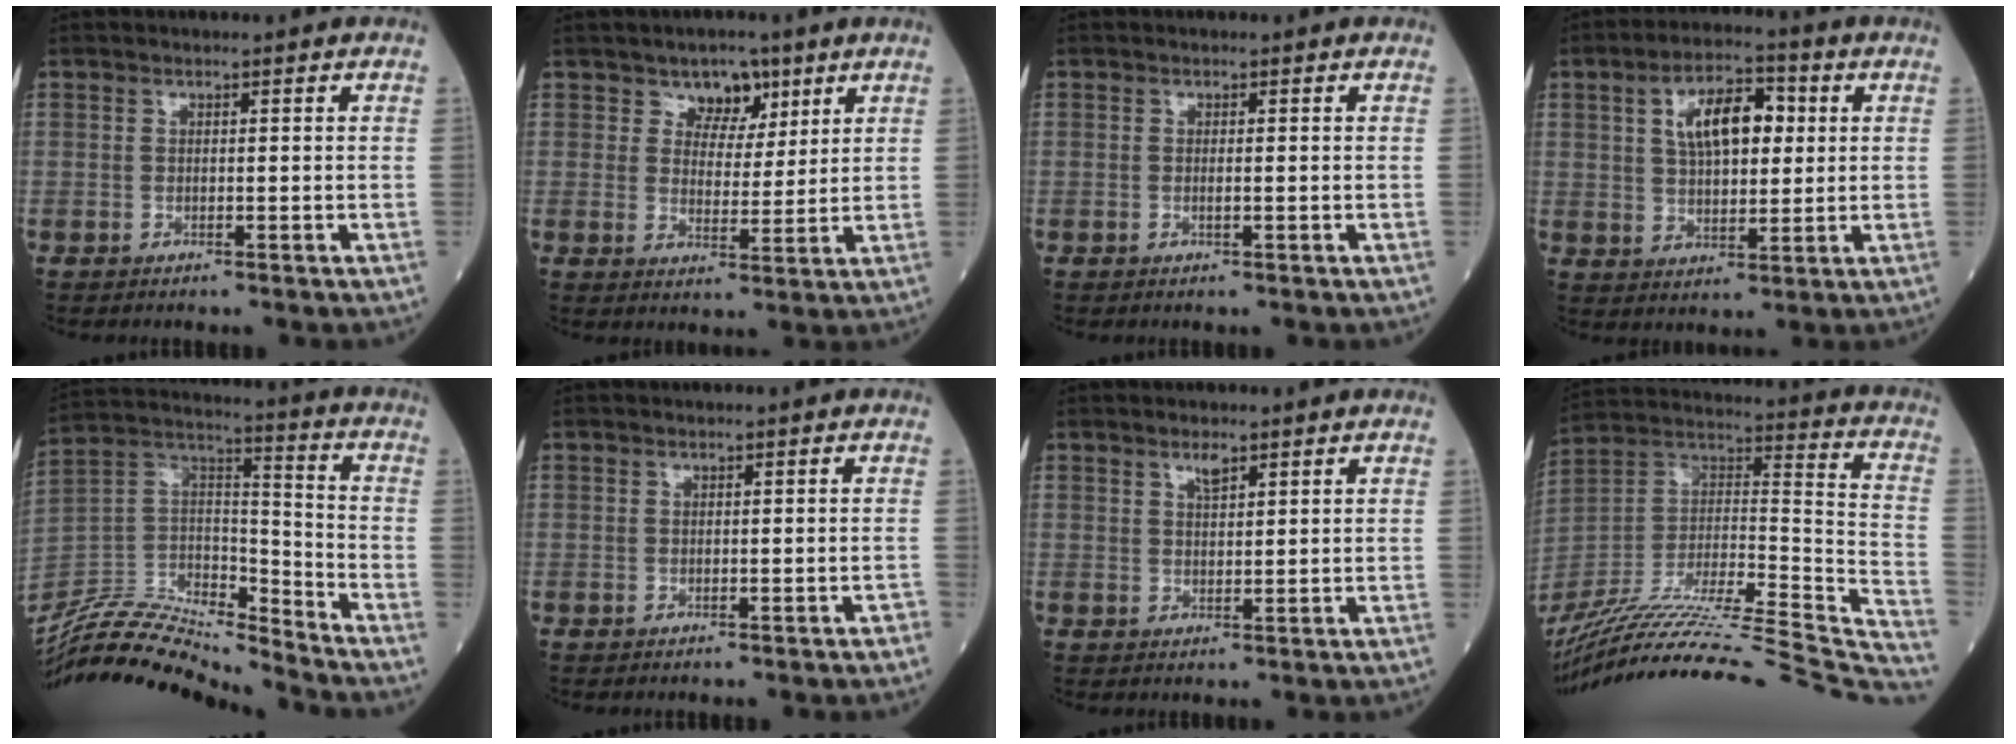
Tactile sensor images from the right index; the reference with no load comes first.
{"total": 5.2, "force": [3.3, 3.4, 2.2], "torque": [-0.021, 0.003, 0.052]}
{"total": 0.8, "force": [-0.2, -0.1, 0.8], "torque": [-0.016, -0.001, -0.003]}
{"total": 9.7, "force": [2.7, 4.4, 8.2], "torque": [-0.142, 0.021, 0.044]}
{"total": 18.3, "force": [-17.8, 1.1, 4.3], "torque": [-0.080, 0.041, -0.325]}
{"total": 0.7, "force": [-0.6, 0.2, 0.4], "torque": [-0.003, 0.000, -0.006]}
{"total": 1.9, "force": [1.4, 0.5, 1.3], "torque": [-0.025, 0.000, 0.026]}
{"total": 41.2, "force": [-36.4, 1.9, 19.1], "torque": [-0.256, -0.064, -0.537]}